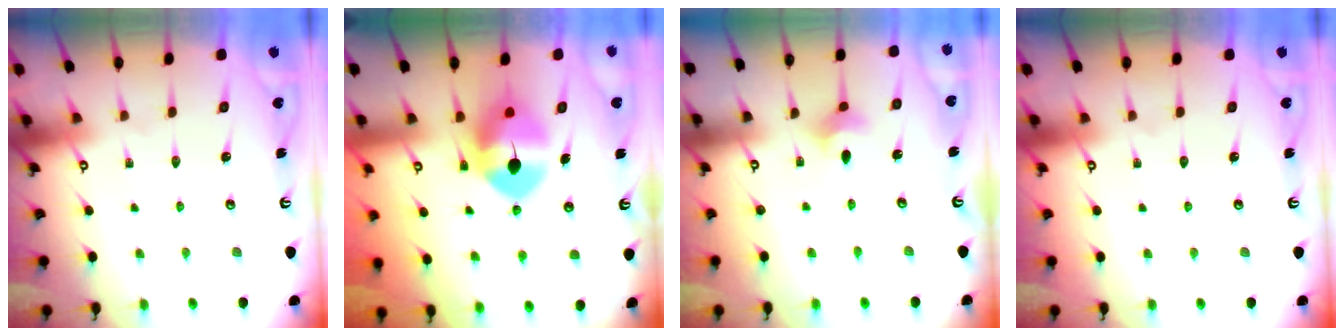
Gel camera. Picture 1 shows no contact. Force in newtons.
{"total": 10.1, "press": 10.0, "slide": 1.6}
{"total": 4.7, "press": 4.6, "slide": 0.9}
{"total": 0.0}